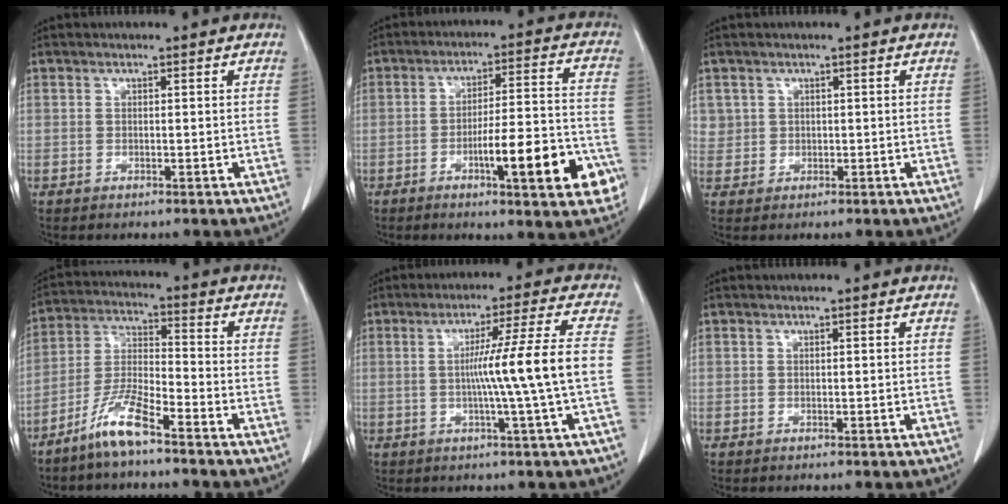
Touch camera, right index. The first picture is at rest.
{"total": 14.4, "force": [-5.7, 2.1, 13.0], "torque": [-0.178, 0.010, -0.078]}
{"total": 2.0, "force": [0.8, 1.9, -0.1], "torque": [0.021, 0.001, 0.007]}
{"total": 8.2, "force": [-6.0, 0.9, 5.6], "torque": [-0.125, -0.012, -0.124]}
{"total": 9.6, "force": [-1.0, -2.5, 9.2], "torque": [-0.152, 0.003, -0.010]}
{"total": 0.0}